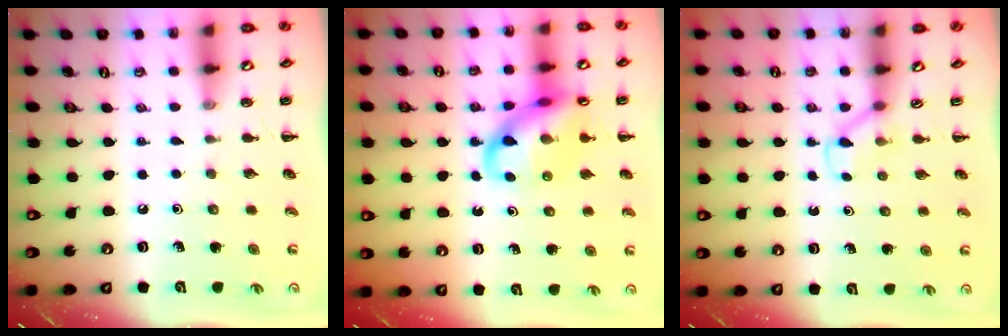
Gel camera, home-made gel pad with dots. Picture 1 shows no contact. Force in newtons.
{"total": 14.7, "press": 14.5, "slide": 2.3}
{"total": 3.0, "press": 2.8, "slide": 1.1}